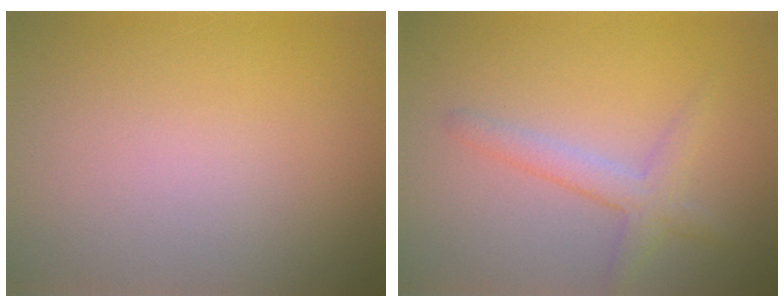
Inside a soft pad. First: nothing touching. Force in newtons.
{"total": 2.5, "press": 2.5, "slide": 0.1}